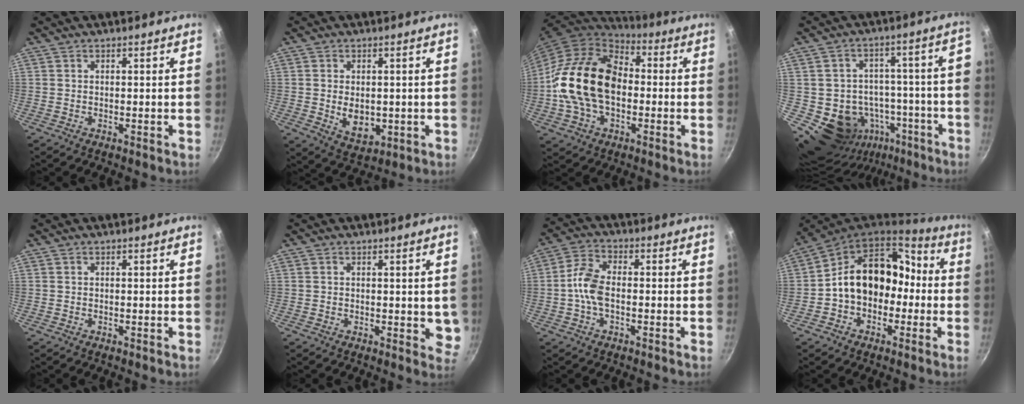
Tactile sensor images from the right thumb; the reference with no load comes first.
{"total": 7.1, "force": [-0.5, 4.8, 5.2], "torque": [-0.065, -0.007, 0.006]}
{"total": 20.9, "force": [-1.3, 14.3, 15.2], "torque": [-0.258, 0.038, -0.034]}
{"total": 15.2, "force": [-7.2, 12.0, 6.1], "torque": [-0.028, 0.069, -0.074]}
{"total": 0.0}
{"total": 3.6, "force": [0.4, 1.9, 3.0], "torque": [-0.022, -0.005, 0.005]}
{"total": 7.0, "force": [-1.1, 3.9, 5.7], "torque": [-0.113, 0.026, -0.031]}
{"total": 15.9, "force": [-1.4, 12.0, 10.2], "torque": [-0.116, 0.065, -0.035]}